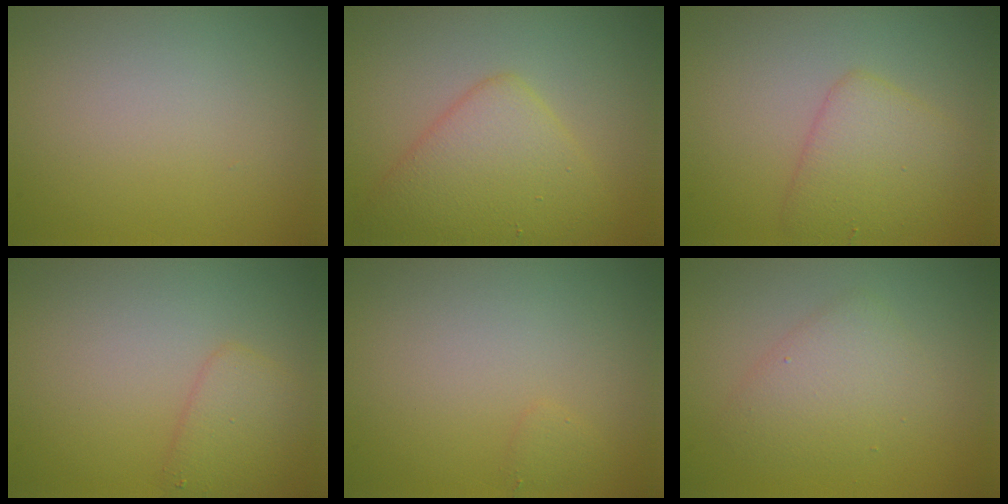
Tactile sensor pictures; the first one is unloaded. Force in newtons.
{"total": 5.1, "press": 5.1, "slide": 0.1}
{"total": 3.5, "press": 3.5, "slide": 0.1}
{"total": 2.4, "press": 2.4, "slide": 0.1}
{"total": 0.6, "press": 0.6, "slide": 0.0}
{"total": 2.9, "press": 2.9, "slide": 0.2}